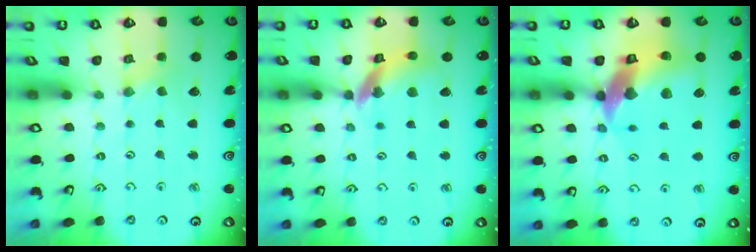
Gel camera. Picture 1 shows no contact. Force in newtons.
{"total": 13.5, "press": 13.4, "slide": 1.6}
{"total": 17.0, "press": 16.9, "slide": 2.3}